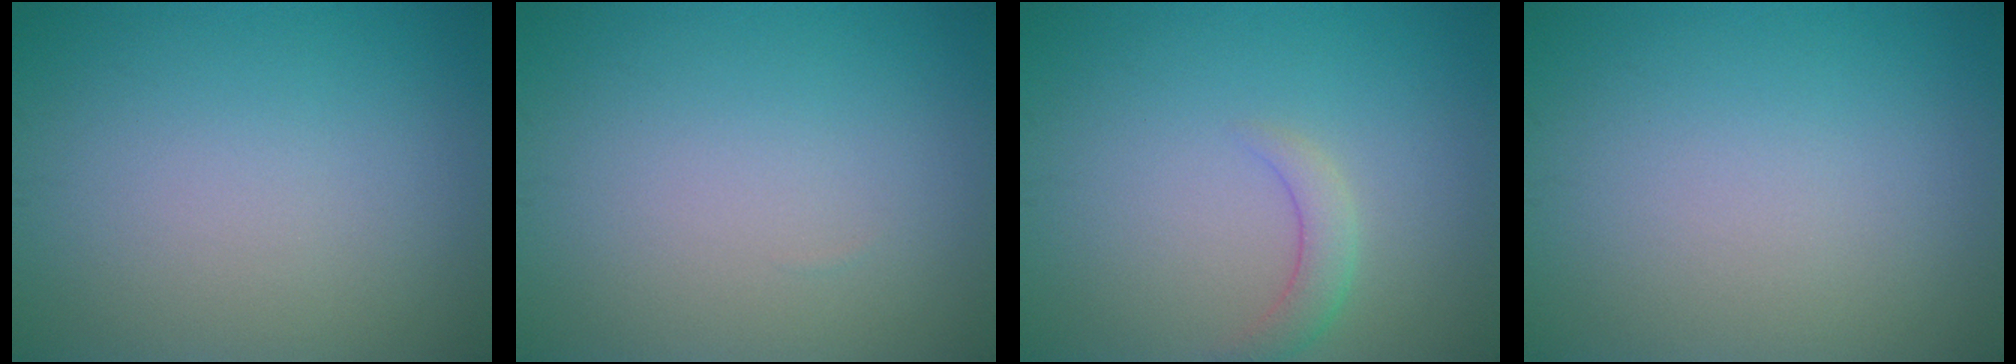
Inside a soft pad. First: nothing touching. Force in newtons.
{"total": 0.0}
{"total": 1.9, "press": 1.9, "slide": 0.2}
{"total": 0.0}